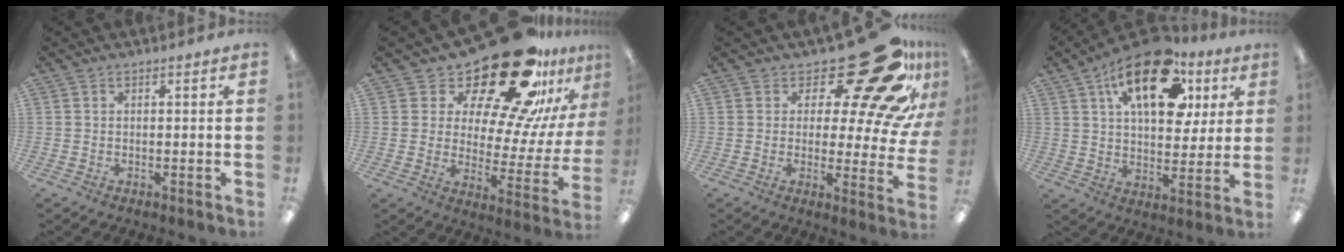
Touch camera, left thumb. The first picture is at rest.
{"total": 26.8, "force": [20.0, 9.5, 15.1], "torque": [-0.224, -0.141, 0.332]}
{"total": 25.1, "force": [14.5, 9.5, 18.3], "torque": [-0.224, -0.108, 0.235]}
{"total": 20.5, "force": [10.2, 10.3, 14.5], "torque": [-0.220, -0.031, 0.171]}